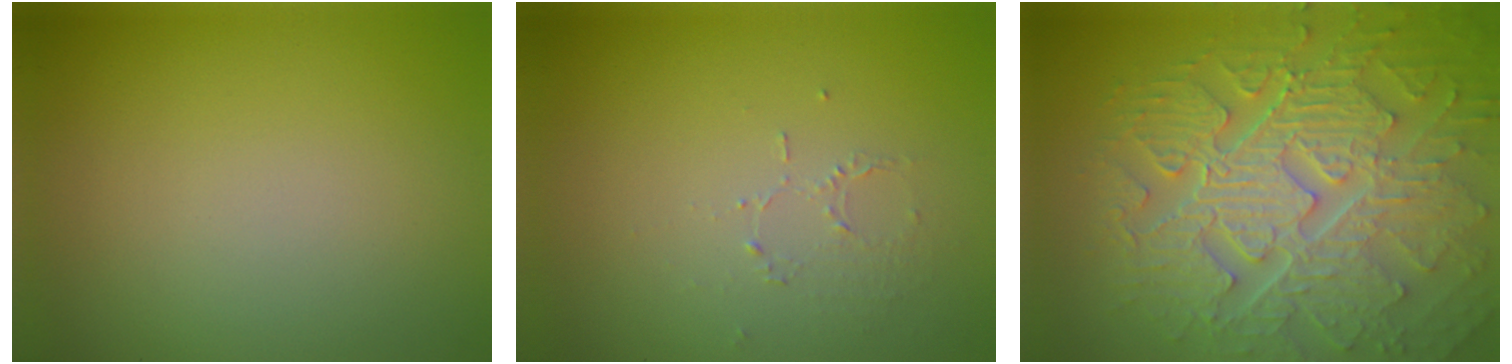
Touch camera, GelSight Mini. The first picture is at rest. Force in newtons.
{"total": 1.0, "press": 0.5, "slide": 0.9}
{"total": 10.5, "press": 7.0, "slide": 7.8}